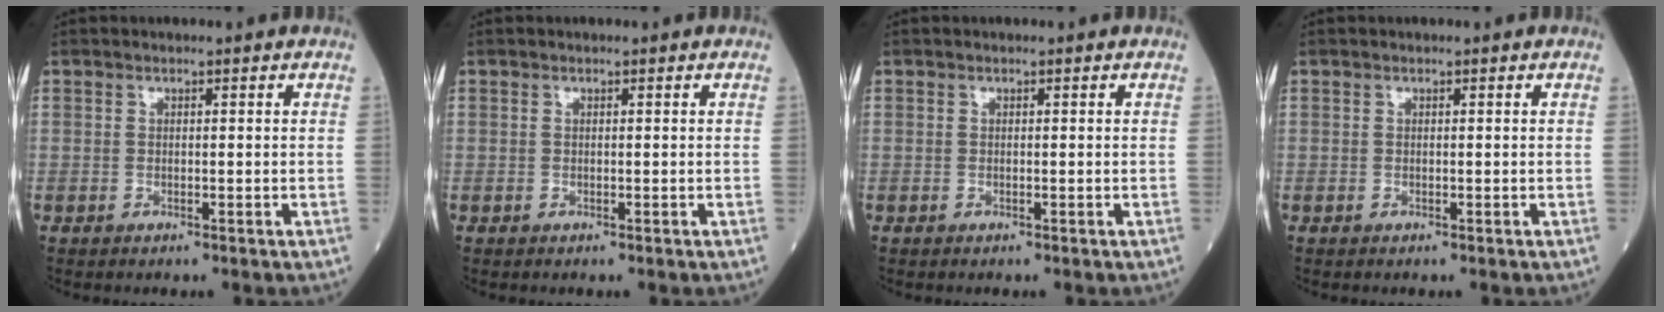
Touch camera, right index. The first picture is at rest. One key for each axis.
{"total": 0.0}
{"total": 0.0}
{"total": 0.0}